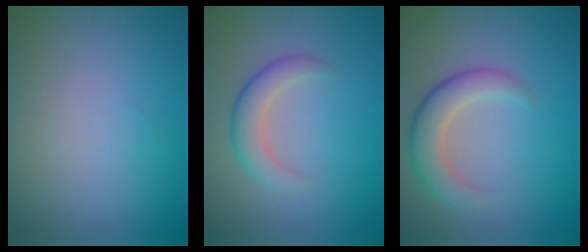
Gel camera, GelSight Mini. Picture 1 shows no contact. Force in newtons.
{"total": 3.0, "press": 3.0, "slide": 0.1}
{"total": 4.3, "press": 4.3, "slide": 0.1}